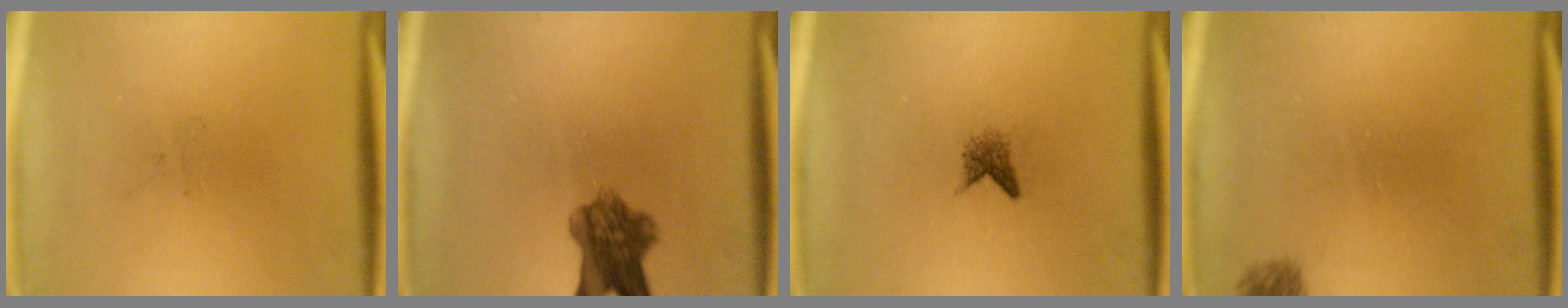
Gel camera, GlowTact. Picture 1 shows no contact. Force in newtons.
{"total": 7.2}
{"total": 1.6}
{"total": 1.4}